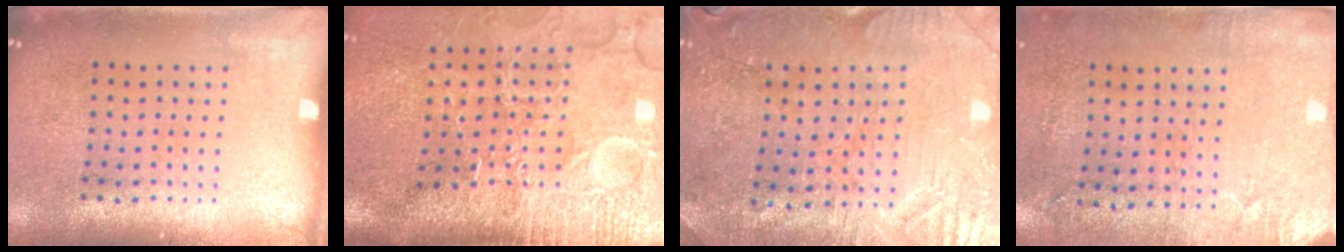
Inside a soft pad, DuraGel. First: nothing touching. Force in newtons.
{"total": 4.7, "press": 3.9, "slide": 2.6}
{"total": 0.9, "press": 0.8, "slide": 0.4}
{"total": 2.9, "press": 2.3, "slide": 1.7}